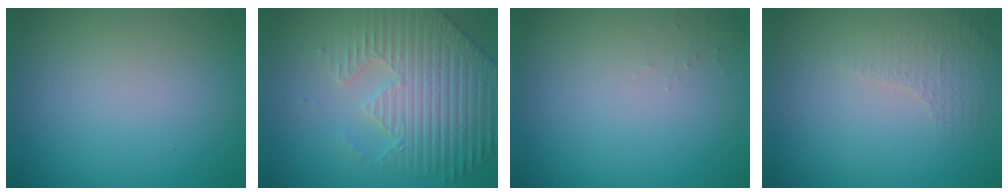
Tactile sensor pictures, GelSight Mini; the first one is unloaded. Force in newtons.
{"total": 5.9, "press": 5.4, "slide": 2.5}
{"total": 0.5, "press": 0.5, "slide": 0.2}
{"total": 1.1, "press": 0.7, "slide": 0.8}